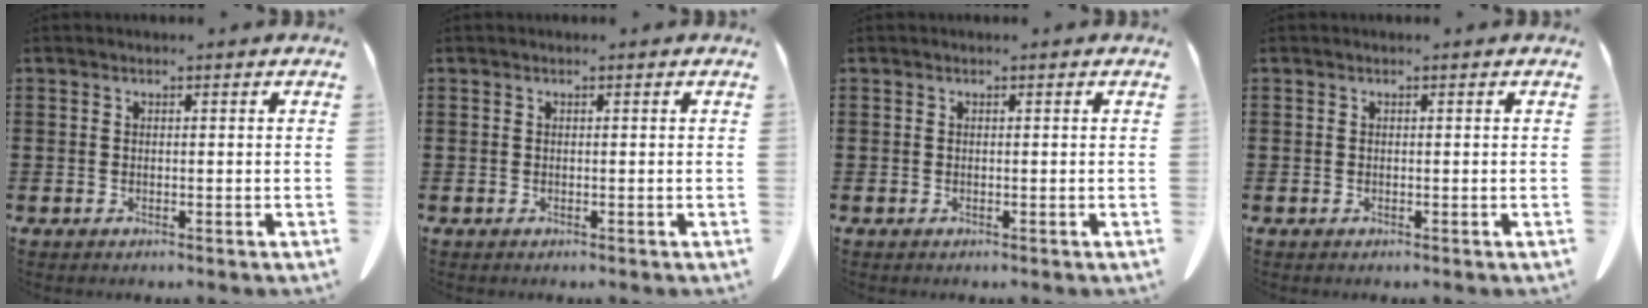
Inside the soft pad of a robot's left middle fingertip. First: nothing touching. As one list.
[{"total": 0.0}, {"total": 0.0}, {"total": 0.0}]